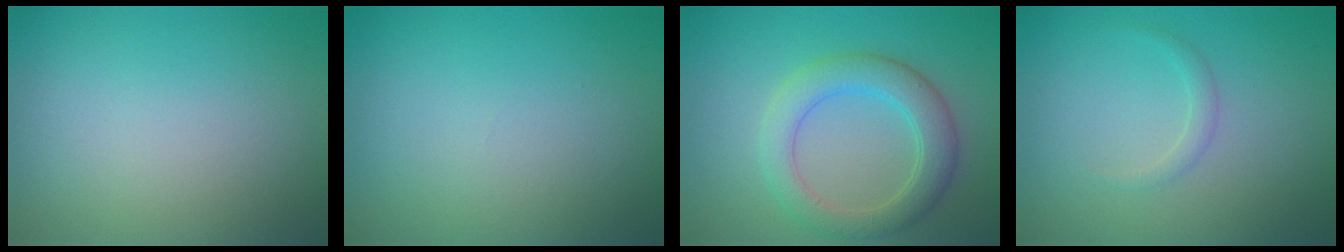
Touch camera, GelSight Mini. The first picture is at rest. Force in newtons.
{"total": 0.0}
{"total": 4.5, "press": 4.5, "slide": 0.2}
{"total": 1.0, "press": 1.0, "slide": 0.0}